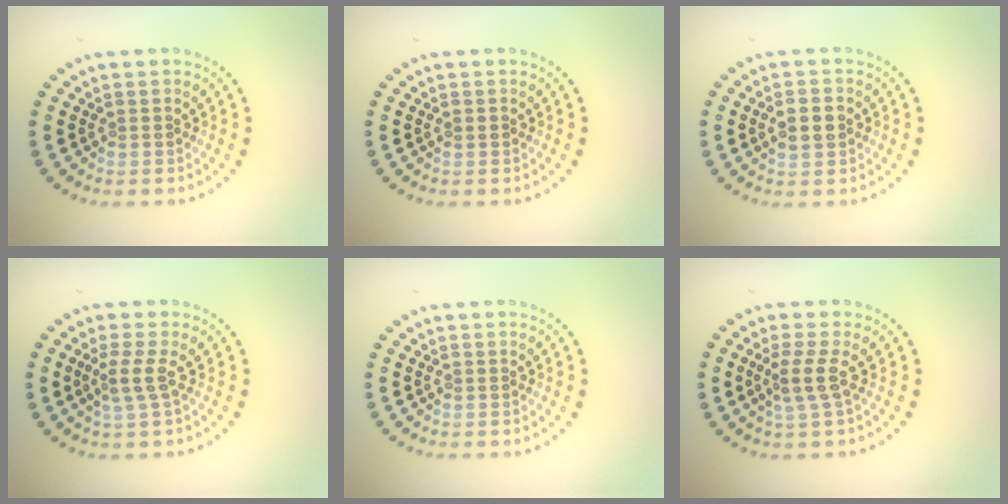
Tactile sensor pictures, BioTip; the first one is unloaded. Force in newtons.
{"total": 0.6, "press": 0.6, "slide": 0.1}
{"total": 2.6, "press": 2.6, "slide": 0.1}
{"total": 2.1, "press": 1.5, "slide": 1.4}
{"total": 0.0}
{"total": 2.2, "press": 1.6, "slide": 1.5}